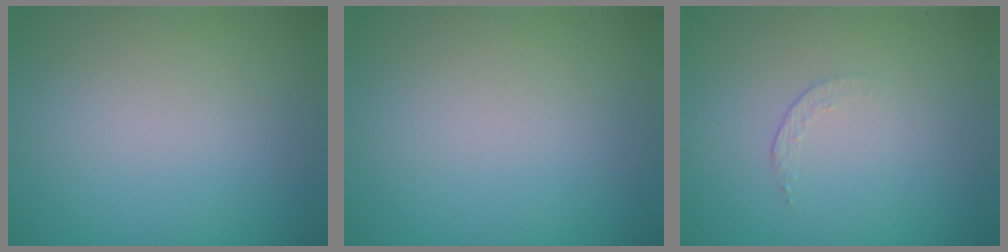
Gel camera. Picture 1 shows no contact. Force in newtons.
{"total": 0.0}
{"total": 0.7, "press": 0.4, "slide": 0.6}